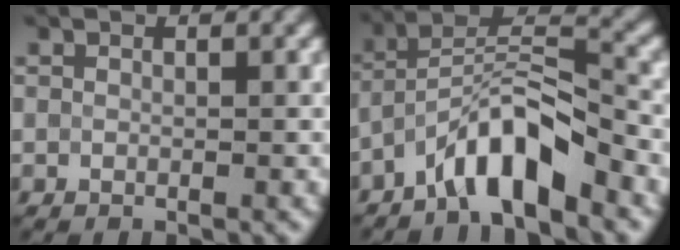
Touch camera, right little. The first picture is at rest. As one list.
[{"total": 6.7, "force": [-4.6, 1.7, 4.5], "torque": [-0.081, 0.014, -0.086]}]